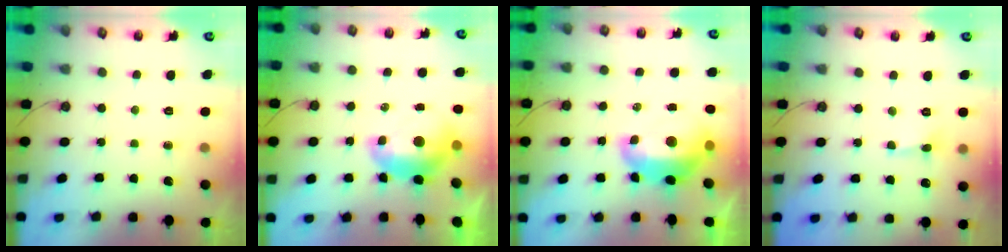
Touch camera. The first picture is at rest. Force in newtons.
{"total": 2.6, "press": 2.5, "slide": 0.7}
{"total": 8.5, "press": 8.5, "slide": 1.0}
{"total": 1.7, "press": 1.6, "slide": 0.5}